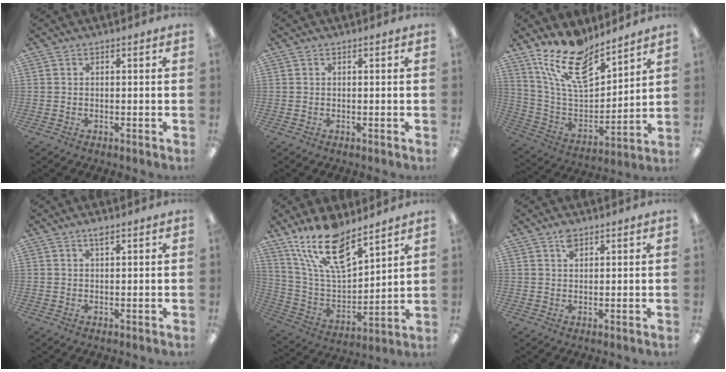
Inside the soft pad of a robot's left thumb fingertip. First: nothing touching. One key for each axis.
{"total": 0.0}
{"total": 17.0, "fx": 12.9, "fy": 6.5, "fz": 8.9, "tx": -0.180, "ty": -0.078, "tz": 0.233}
{"total": 1.5, "fx": 1.1, "fy": 0.3, "fz": 0.9, "tx": -0.022, "ty": 0.002, "tz": 0.020}
{"total": 18.1, "fx": 13.3, "fy": 6.6, "fz": 10.3, "tx": -0.203, "ty": -0.077, "tz": 0.239}
{"total": 2.6, "fx": 1.9, "fy": 1.3, "fz": 1.2, "tx": -0.020, "ty": -0.006, "tz": 0.034}